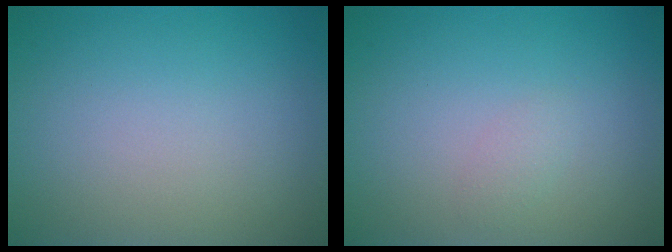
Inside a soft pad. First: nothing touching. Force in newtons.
{"total": 0.8, "press": 0.8, "slide": 0.0}